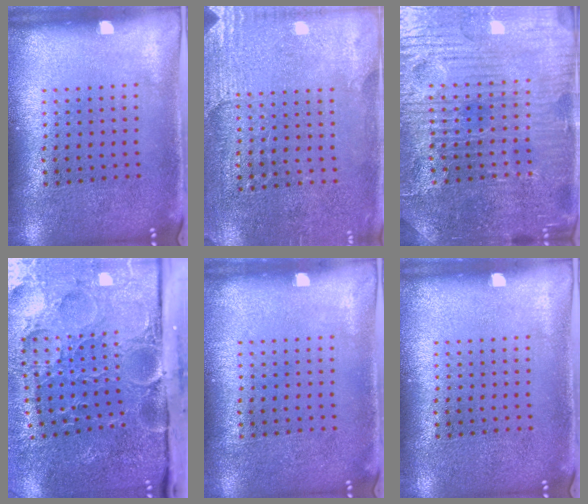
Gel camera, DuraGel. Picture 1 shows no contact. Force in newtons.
{"total": 2.8, "press": 2.6, "slide": 1.0}
{"total": 4.9, "press": 4.7, "slide": 1.3}
{"total": 5.1, "press": 4.1, "slide": 3.1}
{"total": 0.0}
{"total": 0.0}